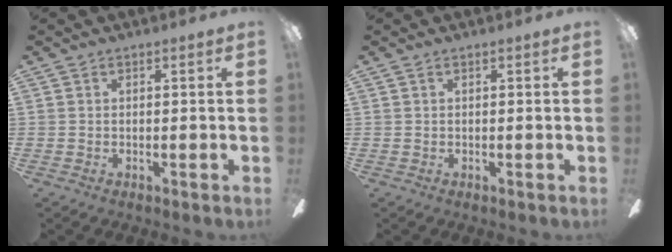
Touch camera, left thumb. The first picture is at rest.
{"total": 0.0}